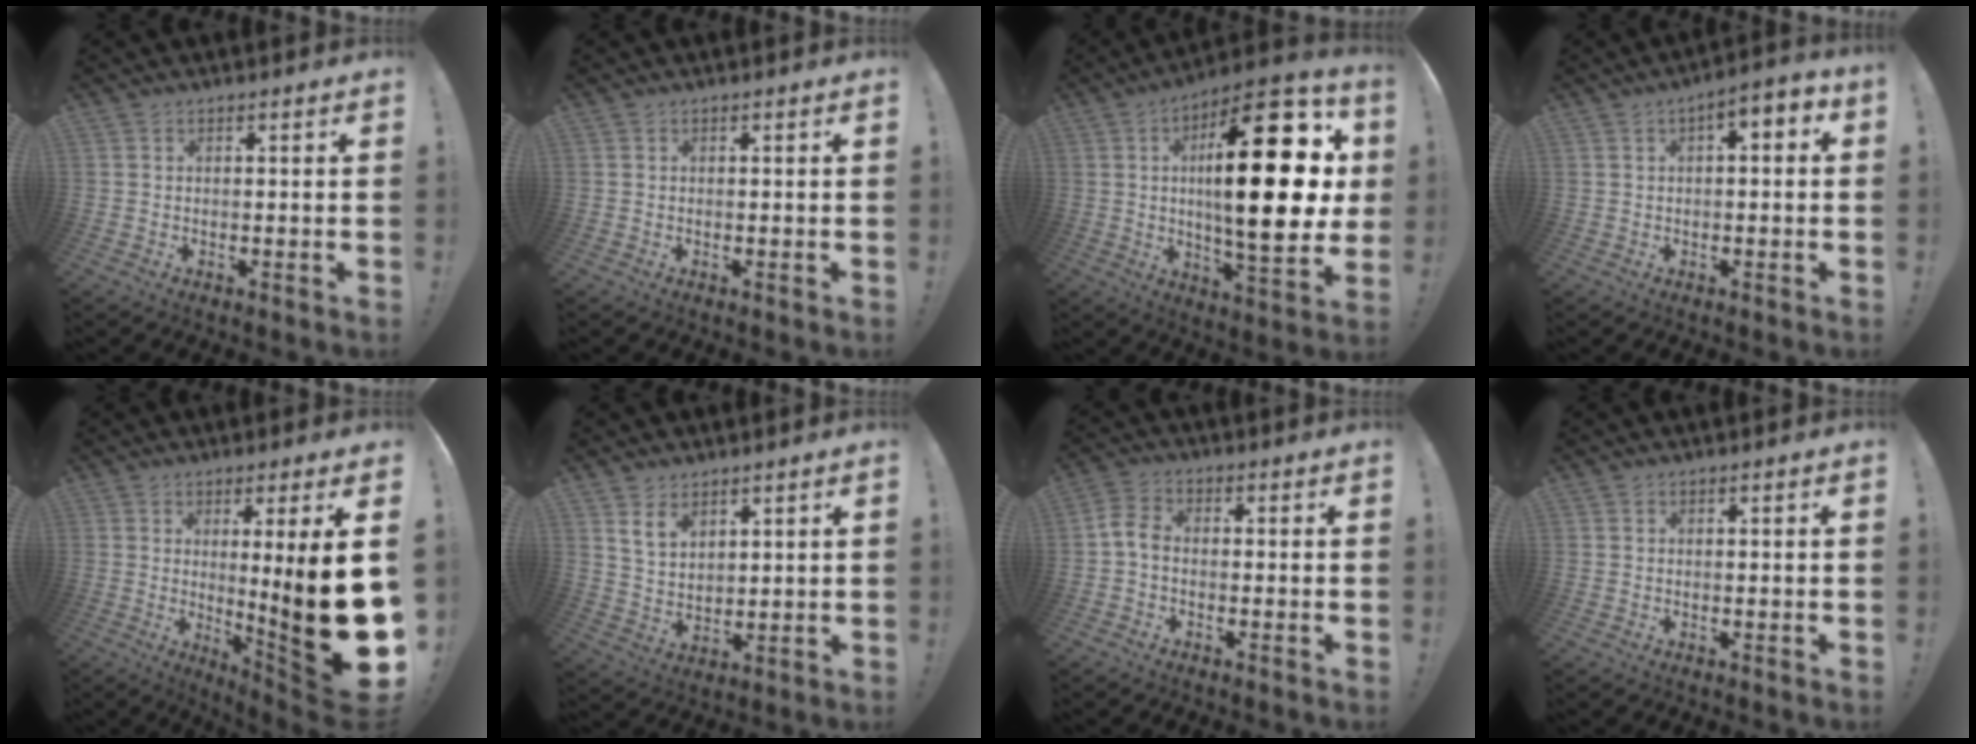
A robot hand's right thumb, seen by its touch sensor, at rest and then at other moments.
{"total": 0.0}
{"total": 30.2, "force": [4.4, 9.4, 28.3], "torque": [-0.454, -0.022, 0.065]}
{"total": 4.0, "force": [0.0, 1.8, 3.6], "torque": [-0.053, 0.000, -0.002]}
{"total": 20.0, "force": [0.8, 0.5, 20.0], "torque": [-0.294, -0.038, 0.018]}
{"total": 6.9, "force": [4.9, 3.9, 3.0], "torque": [-0.047, -0.031, 0.092]}
{"total": 4.8, "force": [-1.2, 3.0, 3.6], "torque": [-0.067, 0.013, -0.018]}
{"total": 0.0}